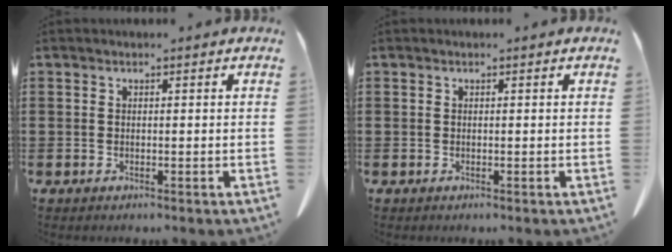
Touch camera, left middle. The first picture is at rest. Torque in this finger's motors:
{"motor_torque": [0.00, 0.00, 0.00, 0.00]}